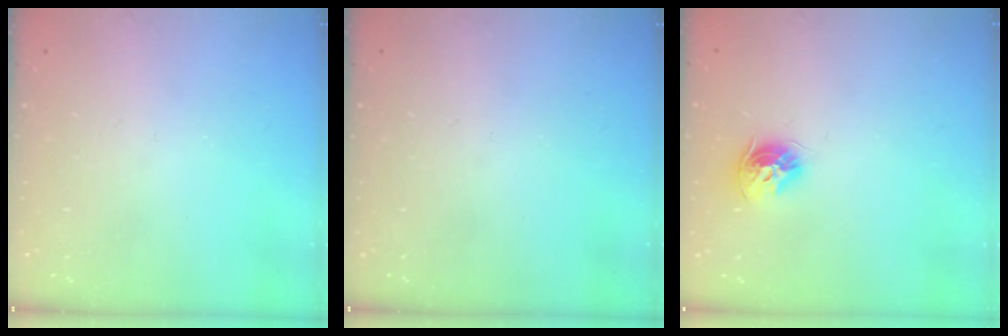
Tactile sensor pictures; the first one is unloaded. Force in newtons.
{"total": 0.0}
{"total": 8.9, "press": 8.8, "slide": 1.2}